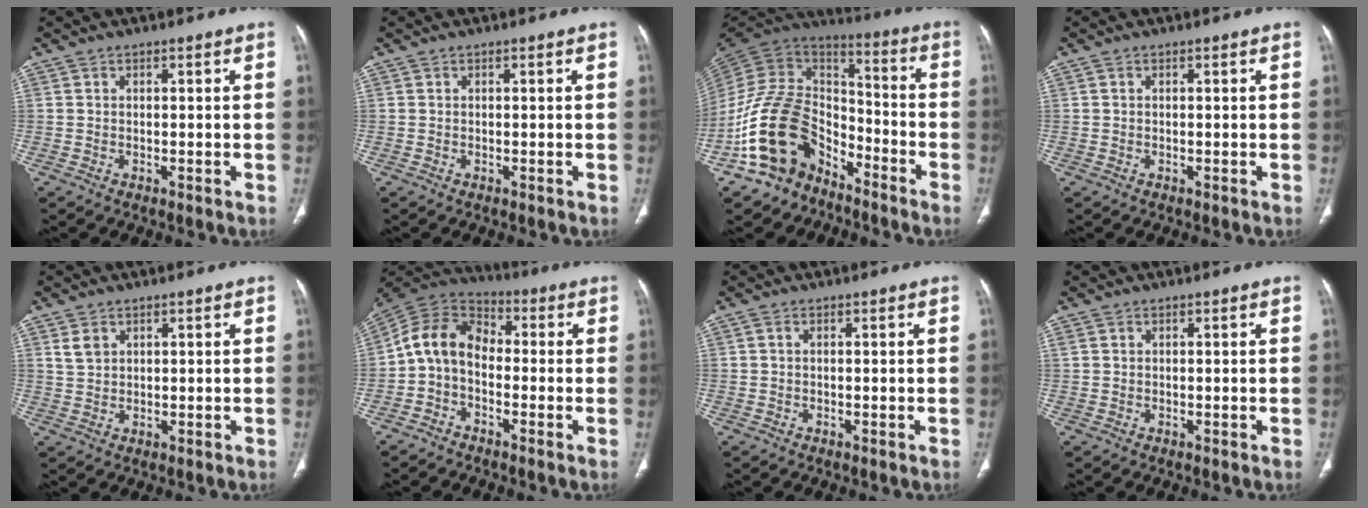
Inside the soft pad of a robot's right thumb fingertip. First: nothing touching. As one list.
[{"total": 0.0}, {"total": 19.6, "force": [-11.5, 12.5, 9.9], "torque": [-0.156, 0.096, -0.218]}, {"total": 0.0}, {"total": 2.6, "force": [1.5, 1.8, 1.2], "torque": [-0.018, -0.001, 0.039]}, {"total": 9.8, "force": [-1.5, 7.1, 6.6], "torque": [-0.112, 0.044, -0.047]}, {"total": 0.6, "force": [0.1, 0.3, 0.5], "torque": [-0.013, 0.003, 0.000]}, {"total": 0.5, "force": [0.2, 0.4, 0.1], "torque": [0.000, 0.008, 0.007]}]